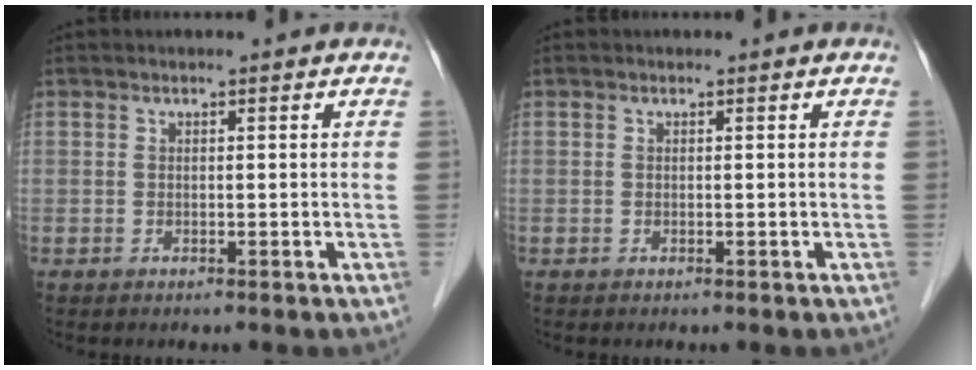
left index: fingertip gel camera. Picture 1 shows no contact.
{"total": 0.0}